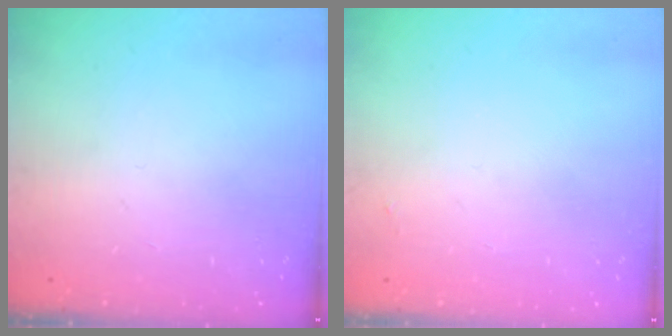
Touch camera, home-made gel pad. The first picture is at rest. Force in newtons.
{"total": 1.9, "press": 1.9, "slide": 0.3}